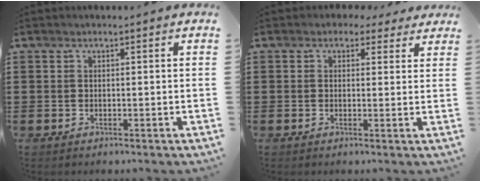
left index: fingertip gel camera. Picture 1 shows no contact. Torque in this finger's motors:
{"motor_torque": [2.14, 0.00, 0.36, 0.04]}